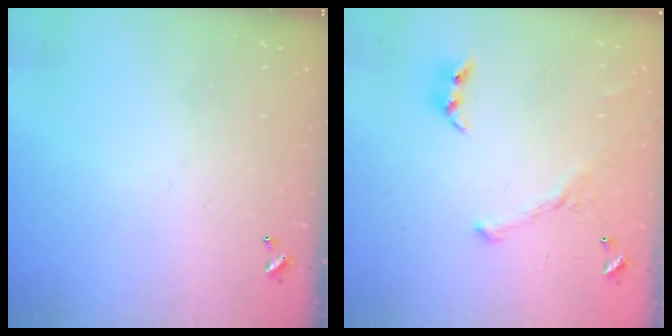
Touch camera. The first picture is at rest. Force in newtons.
{"total": 2.0, "press": 2.0, "slide": 0.4}